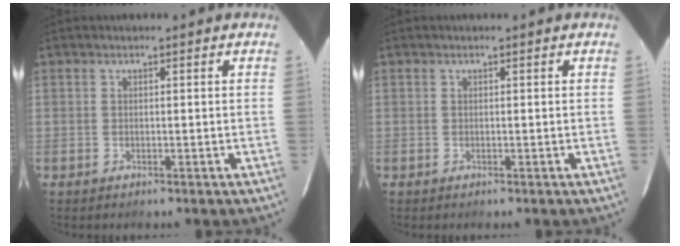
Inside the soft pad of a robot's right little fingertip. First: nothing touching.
{"total": 0.0}